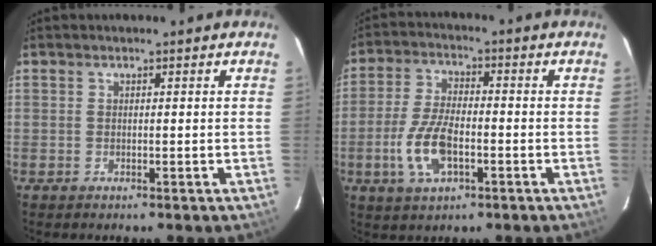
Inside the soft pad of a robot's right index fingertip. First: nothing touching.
{"total": 9.7, "force": [-3.2, 4.4, 8.0], "torque": [-0.174, -0.002, -0.058]}